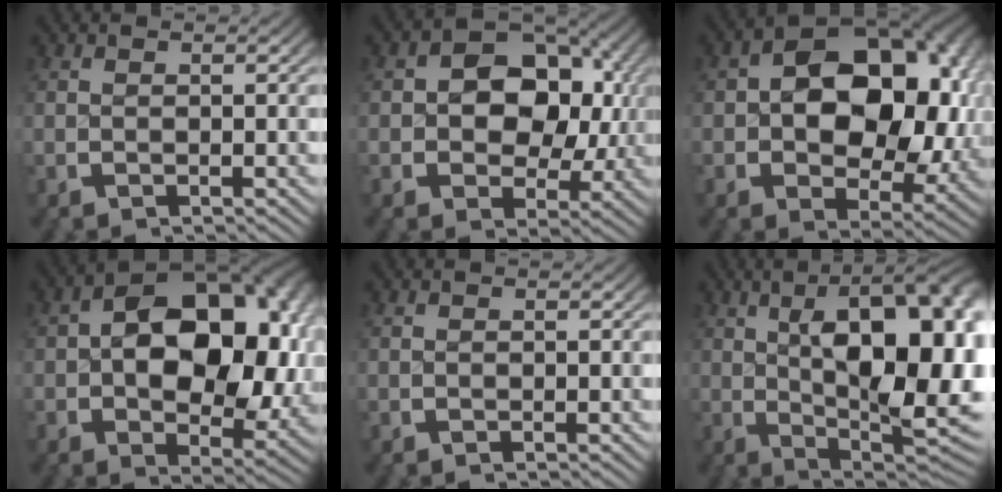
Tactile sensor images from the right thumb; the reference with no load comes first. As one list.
[{"total": 10.0, "force": [0.6, 7.3, 6.8], "torque": [-0.115, -0.011, 0.008]}, {"total": 15.5, "force": [0.9, 10.3, 11.6], "torque": [-0.181, -0.021, 0.019]}, {"total": 17.5, "force": [0.8, 11.2, 13.4], "torque": [-0.196, -0.029, 0.023]}, {"total": 0.0}, {"total": 18.8, "force": [0.9, 10.4, 15.7], "torque": [-0.228, -0.045, 0.040]}]